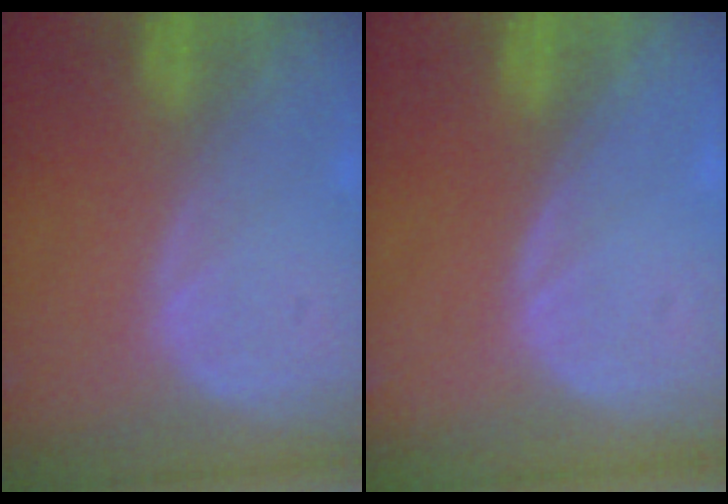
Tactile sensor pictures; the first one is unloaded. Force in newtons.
{"total": 0.0}